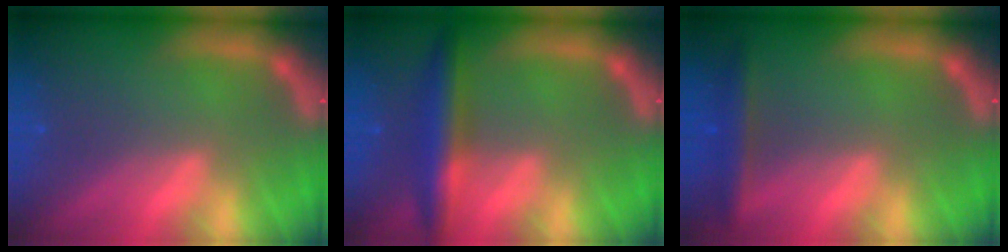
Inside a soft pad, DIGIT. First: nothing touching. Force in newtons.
{"total": 5.0}
{"total": 2.9}